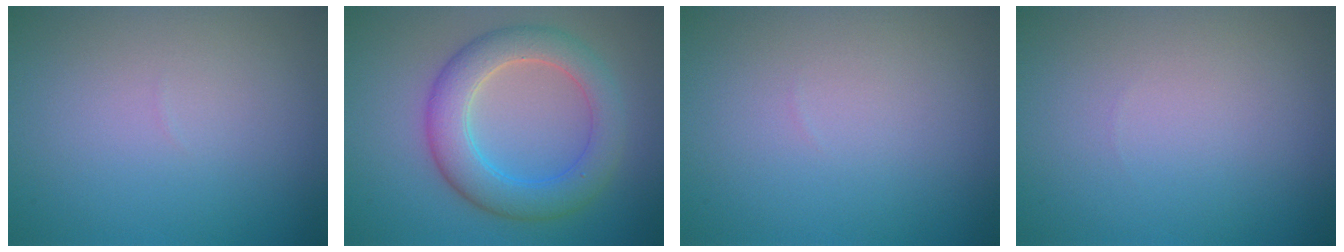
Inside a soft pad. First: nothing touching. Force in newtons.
{"total": 5.7, "press": 5.7, "slide": 0.1}
{"total": 0.0}
{"total": 0.0}